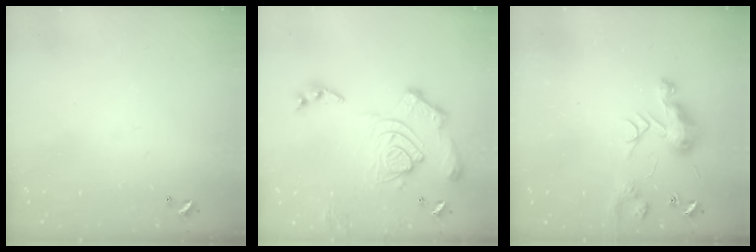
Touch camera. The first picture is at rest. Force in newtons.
{"total": 16.1, "press": 16.0, "slide": 2.0}
{"total": 8.8, "press": 8.8, "slide": 0.0}